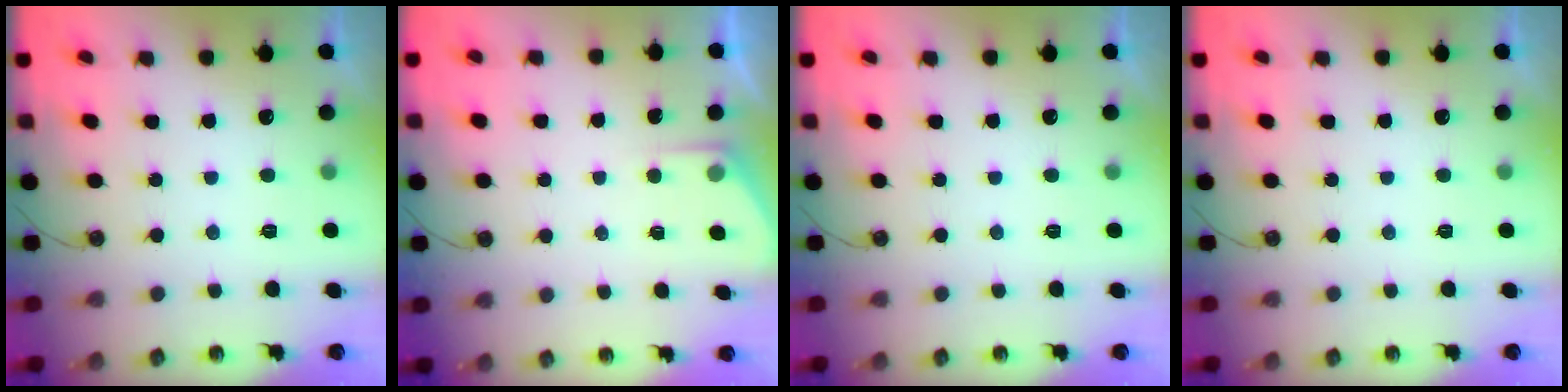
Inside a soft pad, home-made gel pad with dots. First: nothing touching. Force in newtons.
{"total": 2.7, "press": 2.7, "slide": 0.3}
{"total": 0.0}
{"total": 0.0}